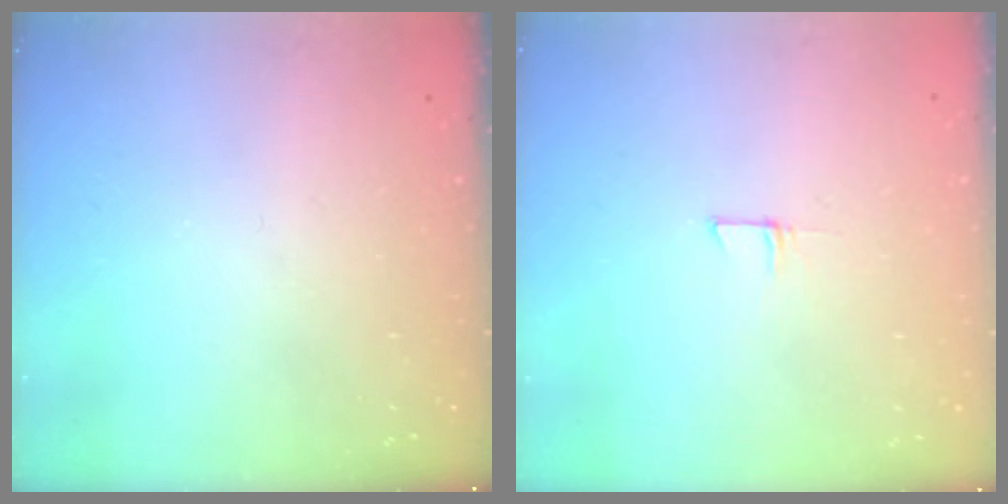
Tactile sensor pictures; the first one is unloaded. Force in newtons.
{"total": 5.6, "press": 5.6, "slide": 0.5}